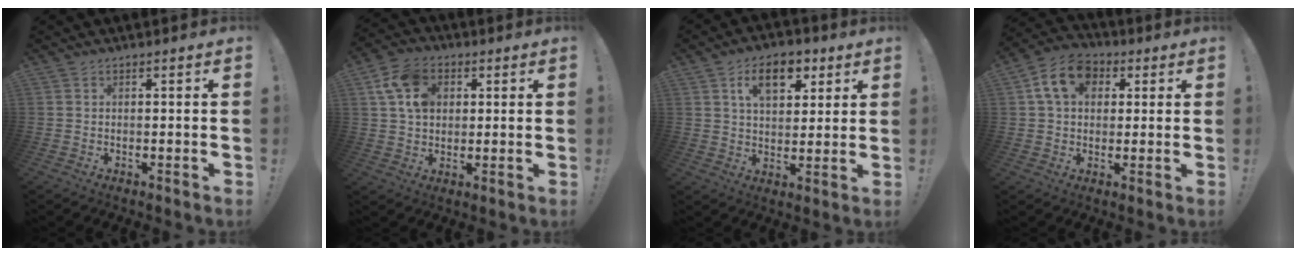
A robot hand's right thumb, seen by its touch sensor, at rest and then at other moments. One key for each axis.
{"total": 11.5, "fx": 3.7, "fy": 8.7, "fz": 6.4, "tx": -0.118, "ty": 0.004, "tz": 0.076}
{"total": 11.3, "fx": 5.4, "fy": 6.9, "fz": 7.1, "tx": -0.101, "ty": -0.008, "tz": 0.096}
{"total": 12.1, "fx": 3.8, "fy": 9.0, "fz": 7.2, "tx": -0.117, "ty": 0.010, "tz": 0.074}